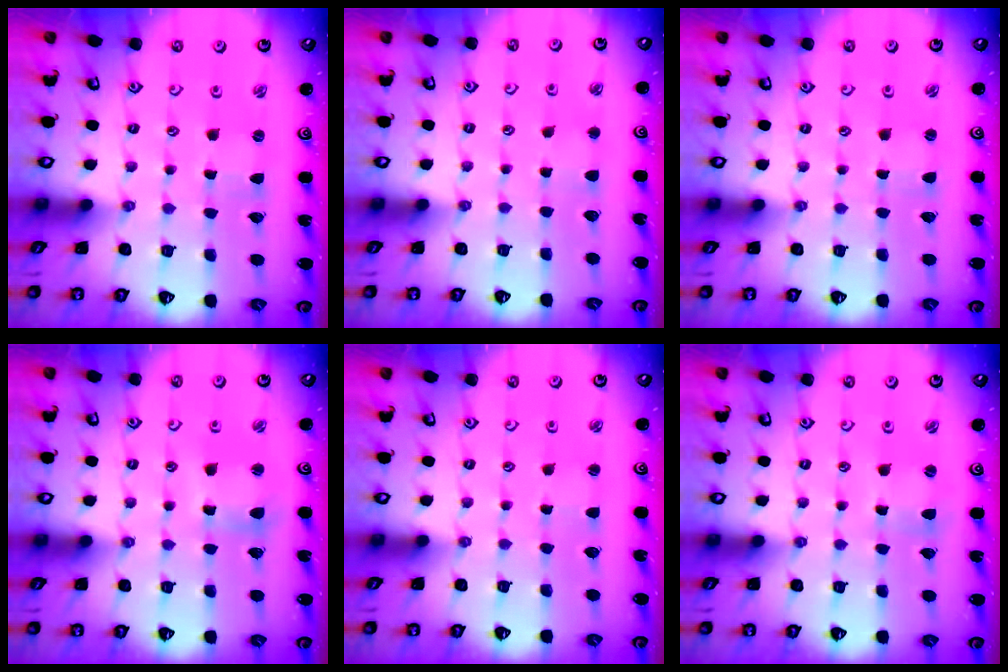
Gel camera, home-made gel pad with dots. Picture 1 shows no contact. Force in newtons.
{"total": 2.5, "press": 2.5, "slide": 0.3}
{"total": 0.7, "press": 0.7, "slide": 0.2}
{"total": 5.1, "press": 5.0, "slide": 0.7}
{"total": 1.9, "press": 1.8, "slide": 0.4}
{"total": 1.8, "press": 1.8, "slide": 0.2}